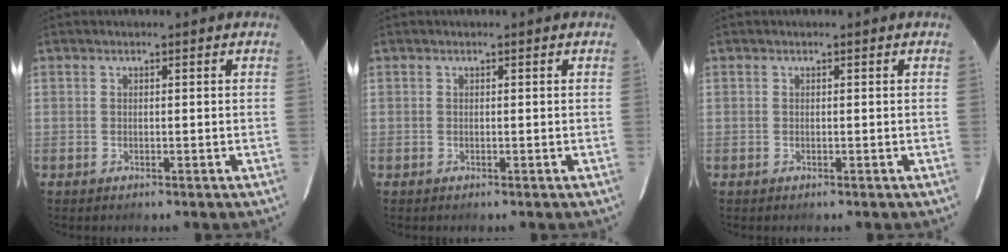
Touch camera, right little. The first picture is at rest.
{"total": 0.0}
{"total": 0.0}